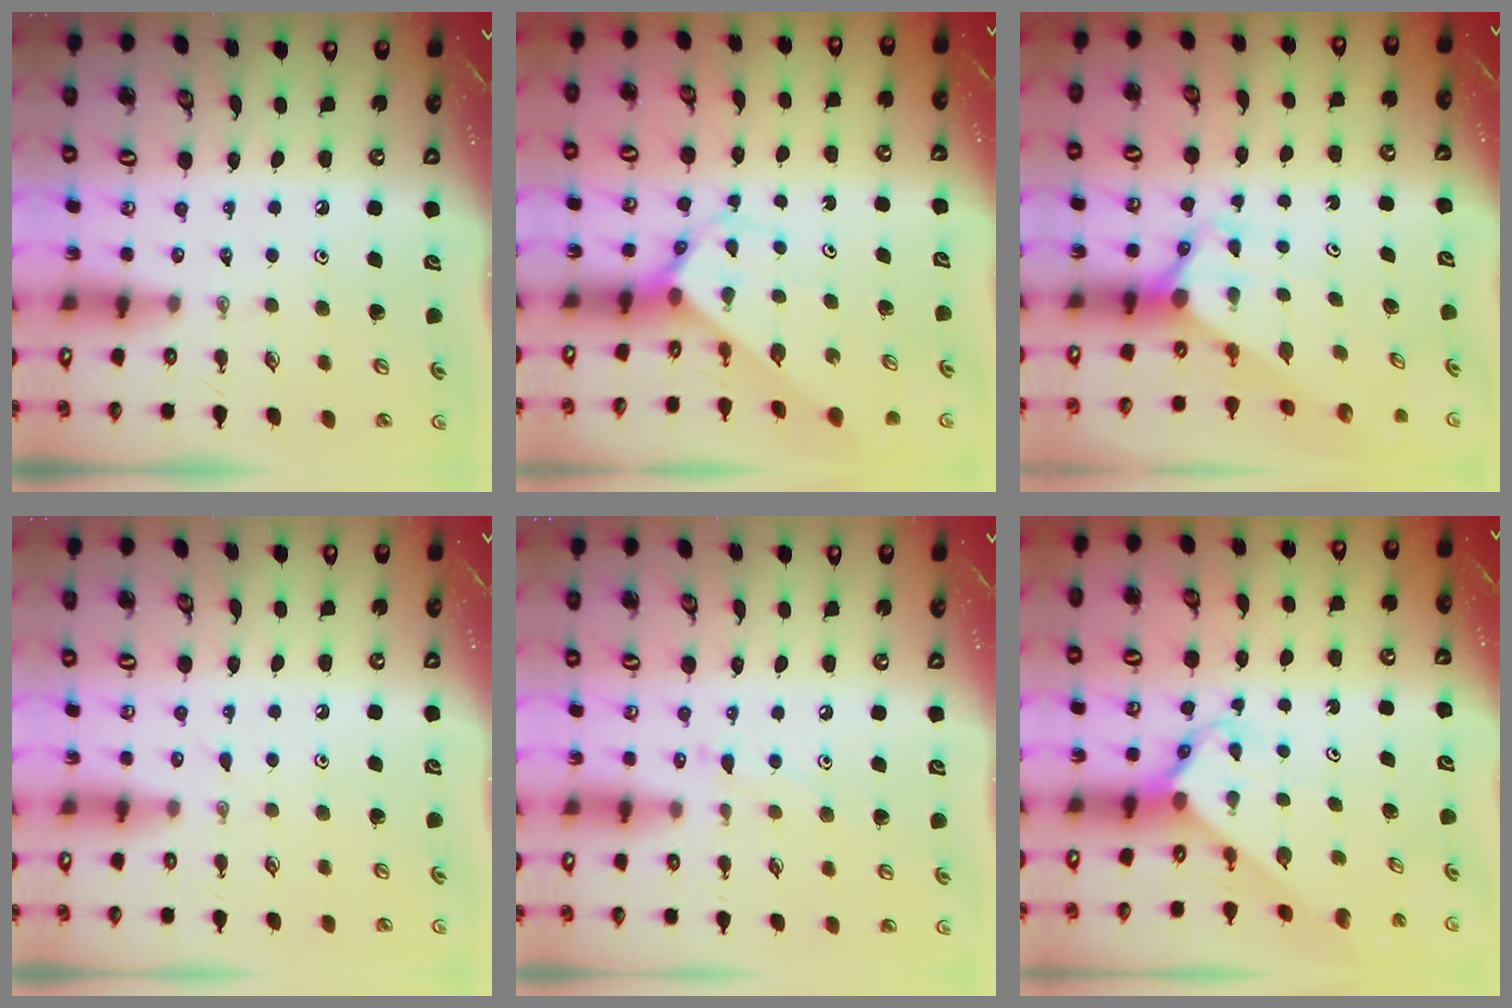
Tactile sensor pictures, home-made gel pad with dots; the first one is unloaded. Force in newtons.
{"total": 2.9, "press": 2.9, "slide": 0.1}
{"total": 3.1, "press": 3.1, "slide": 0.3}
{"total": 5.3, "press": 5.3, "slide": 0.6}
{"total": 6.3, "press": 6.3, "slide": 0.4}
{"total": 2.8, "press": 2.8, "slide": 0.2}